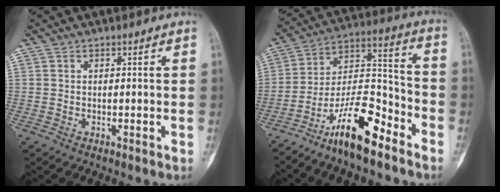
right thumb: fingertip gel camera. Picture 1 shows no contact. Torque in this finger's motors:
{"motor_torque": [0.32, 0.26, 1.13, -0.95, 0.05]}